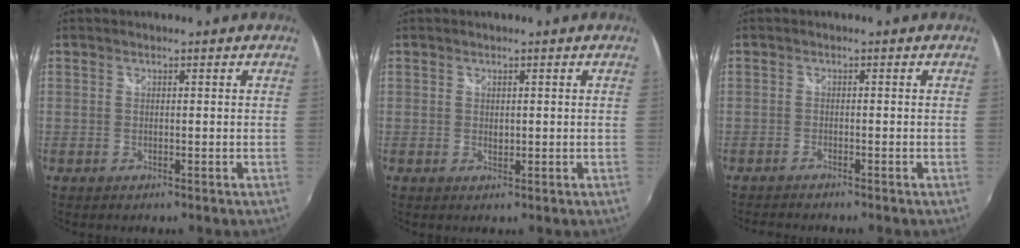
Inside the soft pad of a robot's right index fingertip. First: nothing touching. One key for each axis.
{"total": 0.8, "fx": 0.2, "fy": 0.7, "fz": 0.5, "tx": -0.007, "ty": 0.000, "tz": 0.003}
{"total": 2.4, "fx": -2.3, "fy": 0.2, "fz": 0.7, "tx": -0.027, "ty": -0.011, "tz": -0.041}